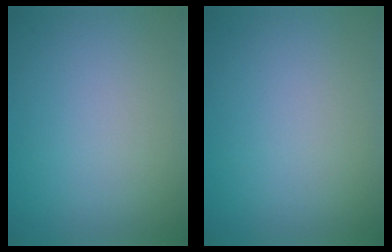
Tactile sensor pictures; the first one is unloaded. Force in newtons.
{"total": 0.0}